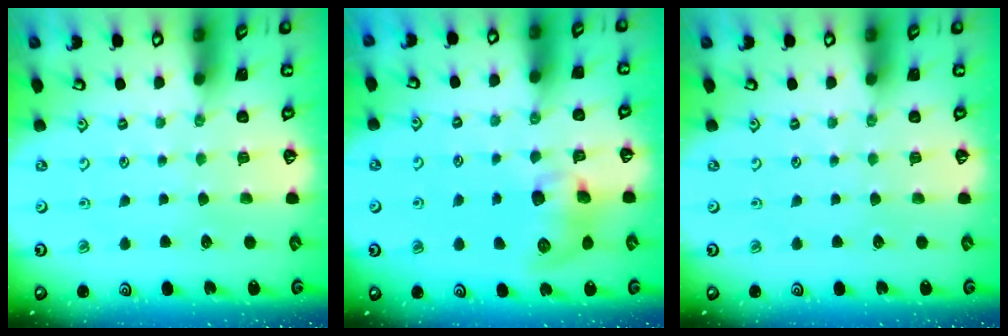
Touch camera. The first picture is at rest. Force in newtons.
{"total": 9.0, "press": 8.9, "slide": 1.0}
{"total": 0.0}